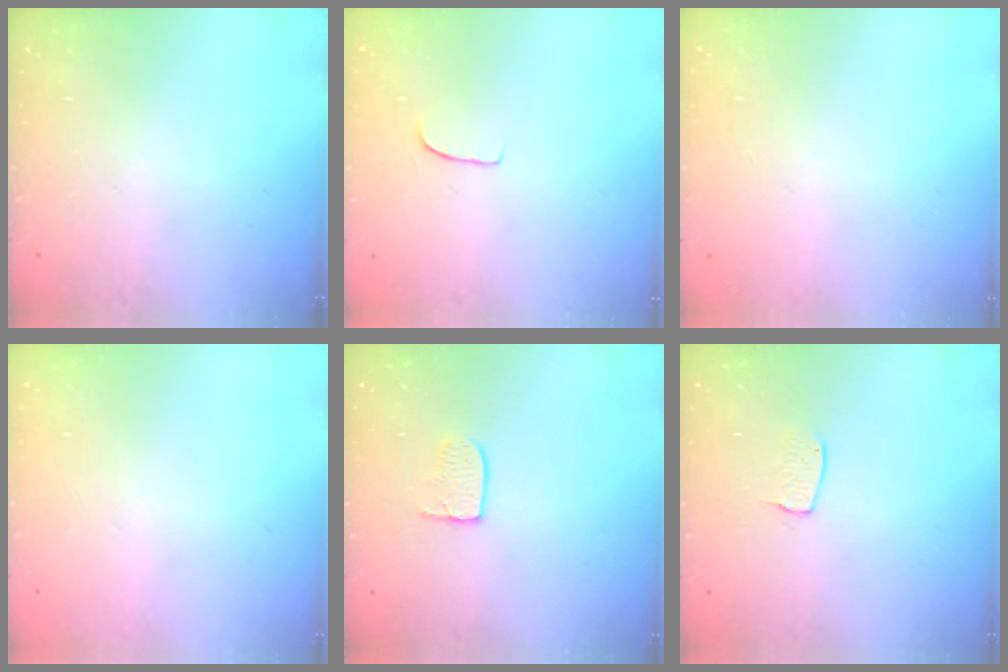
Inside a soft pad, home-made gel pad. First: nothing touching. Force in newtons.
{"total": 5.8, "press": 5.8, "slide": 0.3}
{"total": 0.0}
{"total": 0.0}
{"total": 4.9, "press": 4.9, "slide": 0.3}
{"total": 4.7, "press": 4.7, "slide": 0.3}